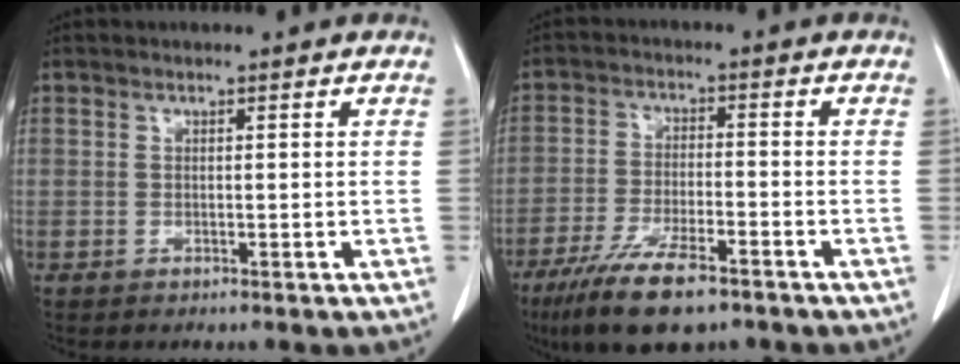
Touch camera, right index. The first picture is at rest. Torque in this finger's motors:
{"motor_torque": [0.79, -0.81, 0.55, 0.17]}